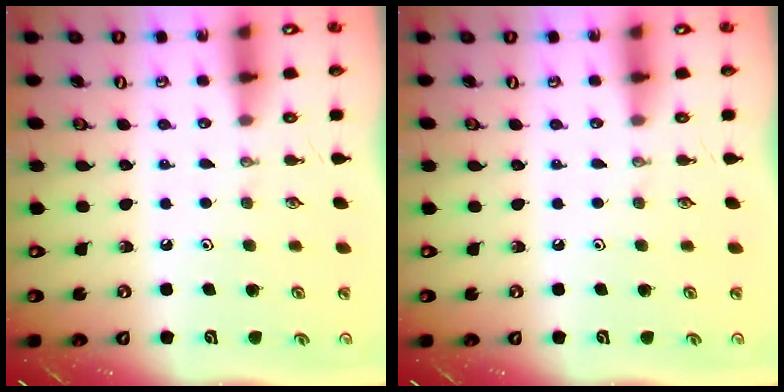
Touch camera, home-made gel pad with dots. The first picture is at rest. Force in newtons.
{"total": 0.0}